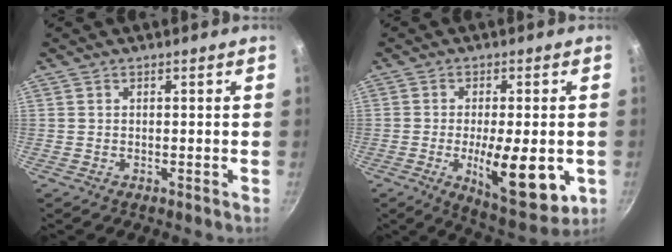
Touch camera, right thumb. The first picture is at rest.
{"total": 14.7, "force": [-3.3, 5.3, 13.3], "torque": [-0.186, -0.020, -0.038]}